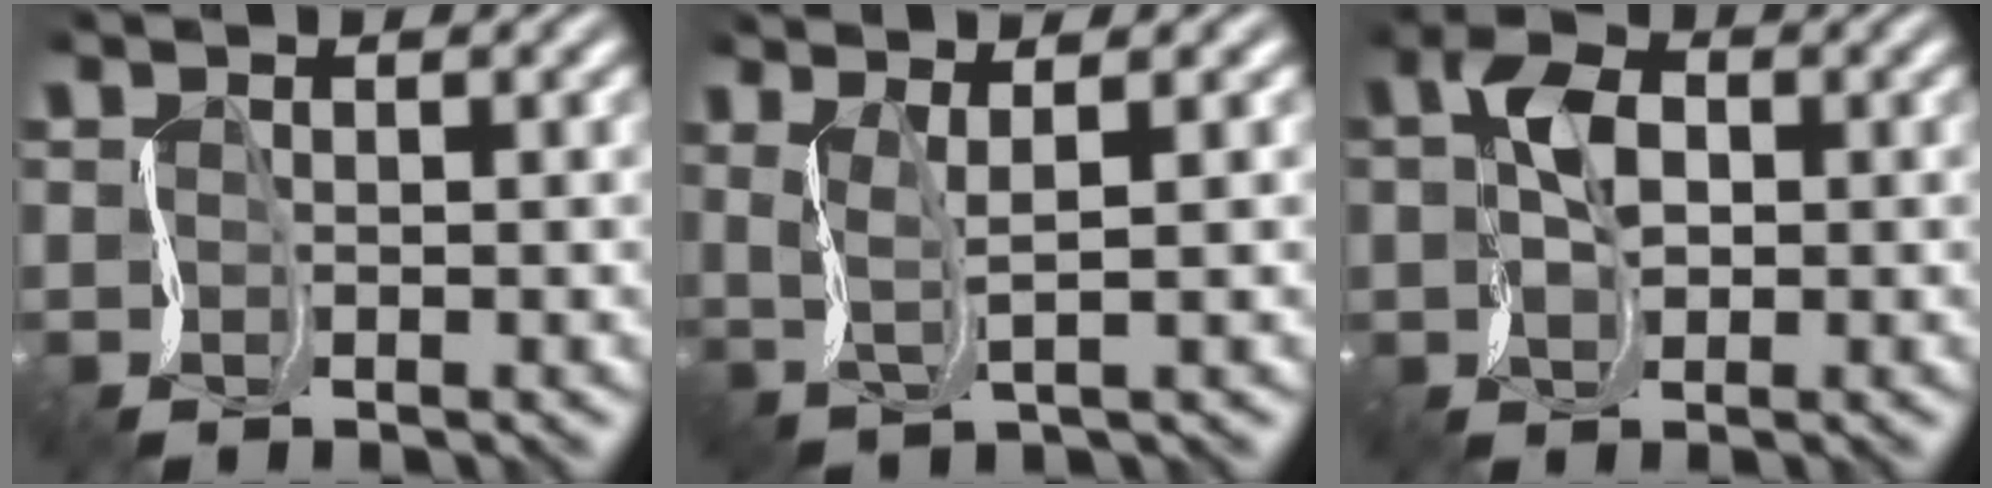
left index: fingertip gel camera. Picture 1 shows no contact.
{"total": 2.4, "force": [1.0, 0.1, 2.2], "torque": [-0.050, 0.004, 0.016]}
{"total": 3.6, "force": [0.6, 2.3, 2.7], "torque": [-0.053, 0.012, 0.001]}